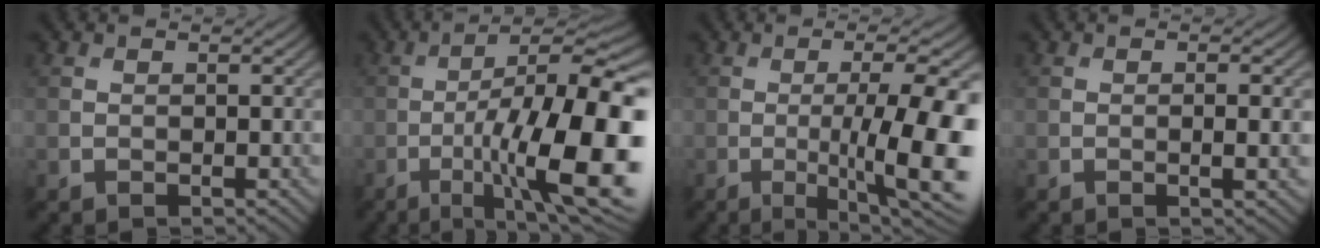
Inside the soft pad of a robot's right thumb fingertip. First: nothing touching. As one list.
[{"total": 17.9, "force": [-5.3, 5.0, 16.3], "torque": [-0.252, -0.006, -0.078]}, {"total": 13.8, "force": [-2.3, 3.4, 13.2], "torque": [-0.174, -0.002, -0.031]}, {"total": 2.4, "force": [-0.2, 0.4, 2.4], "torque": [-0.041, 0.000, -0.001]}]